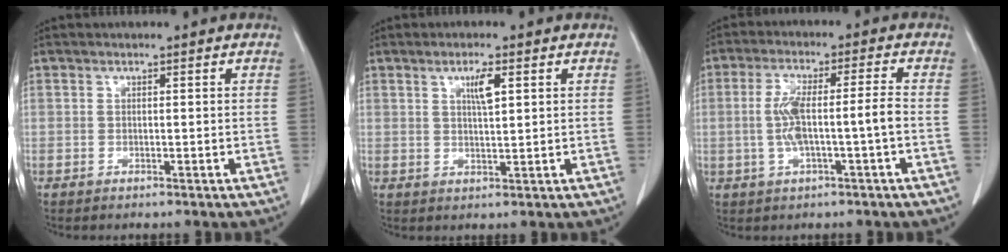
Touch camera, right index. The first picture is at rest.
{"total": 3.4, "force": [1.4, 0.4, 3.0], "torque": [-0.053, -0.001, 0.024]}
{"total": 7.3, "force": [-0.9, 0.4, 7.2], "torque": [-0.143, 0.018, -0.012]}